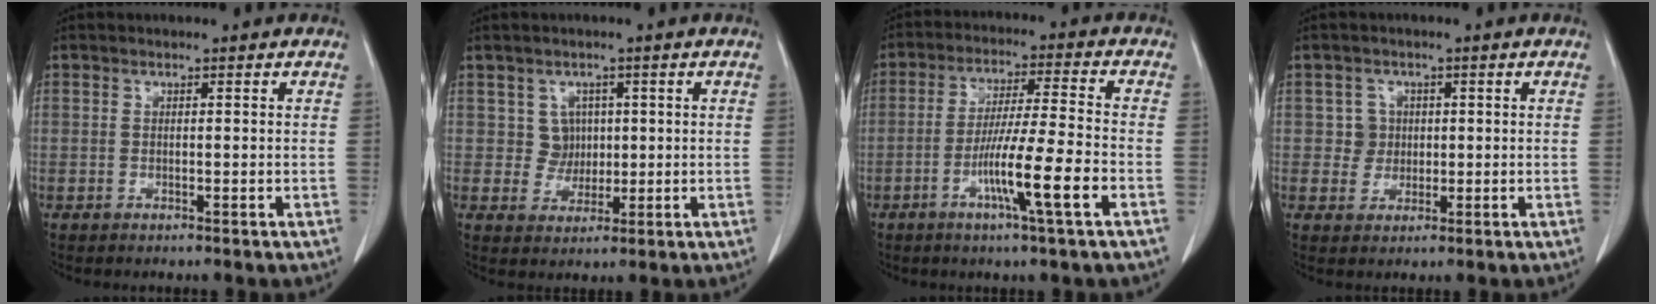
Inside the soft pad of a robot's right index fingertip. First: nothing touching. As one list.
[{"total": 3.5, "force": [0.9, 3.3, 0.5], "torque": [0.001, 0.008, 0.018]}, {"total": 10.5, "force": [-4.1, -0.7, 9.6], "torque": [-0.173, -0.008, -0.074]}, {"total": 3.0, "force": [0.5, 3.0, 0.0], "torque": [0.012, 0.009, 0.010]}]